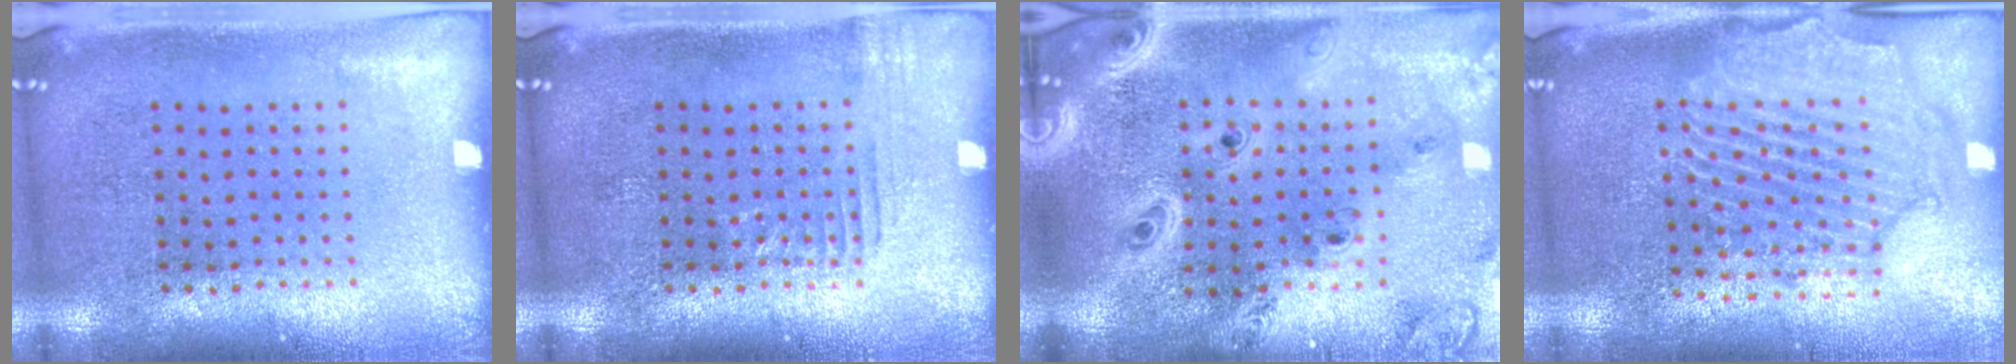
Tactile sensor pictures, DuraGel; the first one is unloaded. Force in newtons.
{"total": 1.2, "press": 1.2, "slide": 0.3}
{"total": 3.8, "press": 2.9, "slide": 2.4}
{"total": 2.3, "press": 2.1, "slide": 0.8}